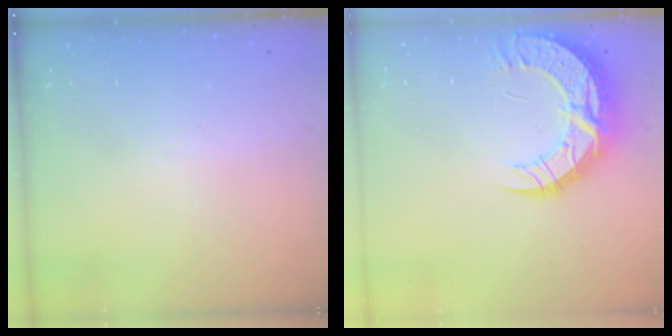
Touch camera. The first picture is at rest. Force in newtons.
{"total": 16.1, "press": 16.1, "slide": 1.3}